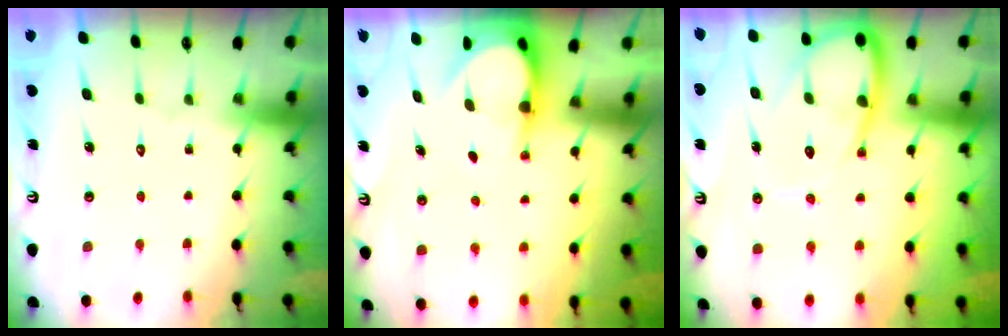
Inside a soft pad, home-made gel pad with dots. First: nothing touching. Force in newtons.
{"total": 4.8, "press": 4.8, "slide": 0.1}
{"total": 11.4, "press": 11.4, "slide": 1.0}